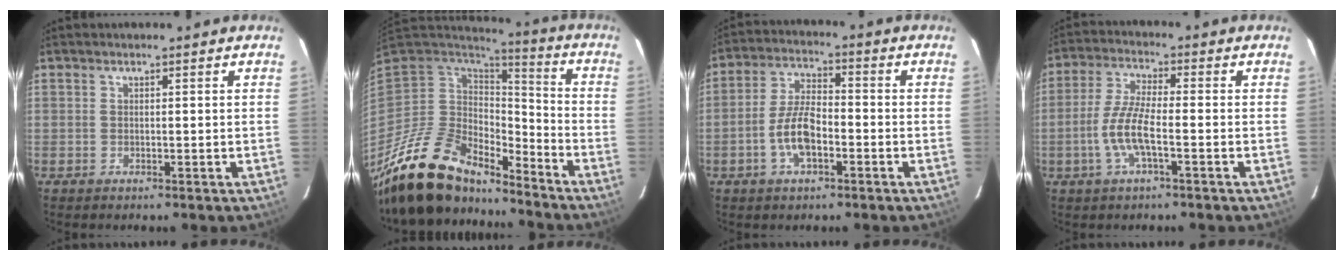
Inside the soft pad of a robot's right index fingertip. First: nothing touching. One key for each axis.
{"total": 20.5, "fx": -17.1, "fy": 7.2, "fz": 8.8, "tx": -0.179, "ty": -0.020, "tz": -0.299}
{"total": 8.0, "fx": -3.0, "fy": 3.3, "fz": 6.6, "tx": -0.136, "ty": 0.009, "tz": -0.054}
{"total": 10.5, "fx": -3.2, "fy": 2.1, "fz": 9.7, "tx": -0.212, "ty": -0.001, "tz": -0.065}